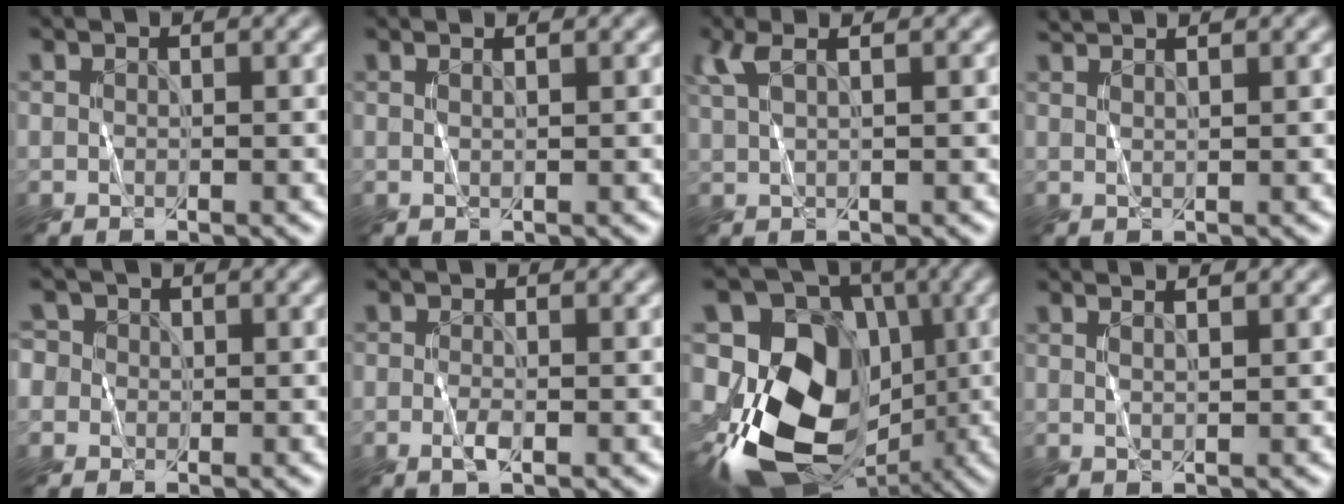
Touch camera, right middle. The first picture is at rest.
{"total": 0.6, "force": [0.4, -0.4, 0.3], "torque": [-0.009, 0.001, 0.006]}
{"total": 2.4, "force": [1.4, 0.4, 1.9], "torque": [-0.048, 0.006, 0.029]}
{"total": 1.5, "force": [1.4, -0.1, 0.7], "torque": [-0.011, 0.004, 0.016]}
{"total": 3.1, "force": [0.8, 2.8, 1.0], "torque": [-0.012, 0.026, -0.009]}
{"total": 1.1, "force": [-0.6, 0.0, 0.9], "torque": [-0.021, -0.001, -0.013]}
{"total": 14.3, "force": [-2.3, 11.0, 8.8], "torque": [-0.140, -0.002, -0.045]}
{"total": 1.4, "force": [1.0, 0.0, 0.9], "torque": [-0.009, 0.001, 0.005]}